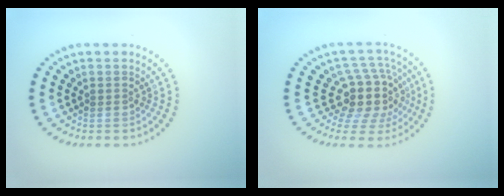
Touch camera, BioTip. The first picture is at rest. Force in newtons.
{"total": 4.8, "press": 3.9, "slide": 2.9}